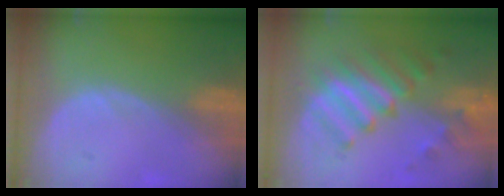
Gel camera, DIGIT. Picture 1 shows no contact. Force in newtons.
{"total": 9.5, "press": 8.4, "slide": 4.4}